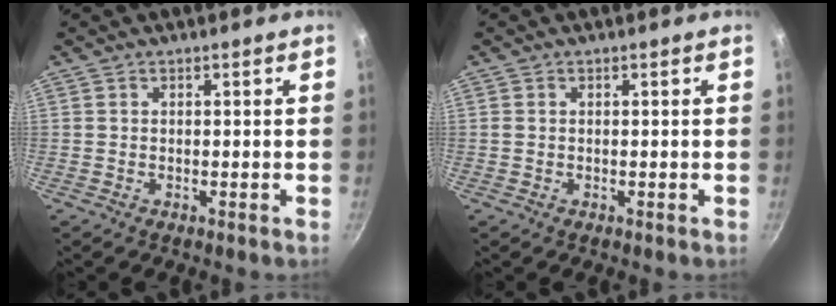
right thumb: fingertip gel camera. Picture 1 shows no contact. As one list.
[{"total": 0.6, "force": [0.1, 0.5, 0.2], "torque": [-0.004, 0.001, 0.000]}]